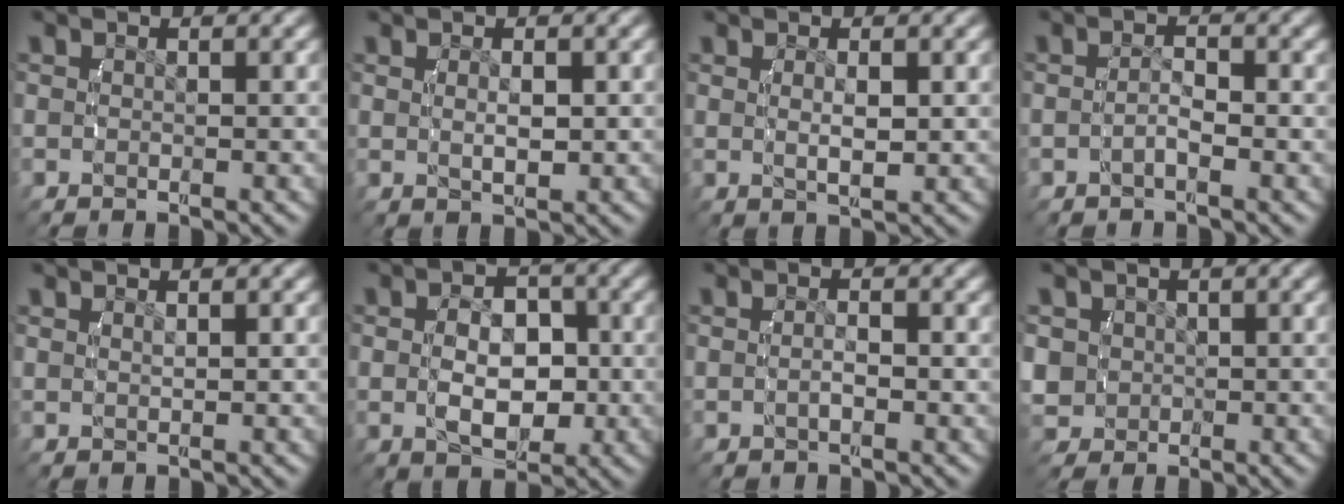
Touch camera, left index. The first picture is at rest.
{"total": 1.9, "force": [0.5, 0.5, 1.7], "torque": [-0.024, -0.003, 0.016]}
{"total": 2.1, "force": [0.7, 0.4, 2.0], "torque": [-0.028, -0.004, 0.017]}
{"total": 1.4, "force": [-0.7, 0.2, 1.1], "torque": [-0.023, -0.003, -0.011]}
{"total": 0.7, "force": [0.5, -0.2, 0.3], "torque": [-0.007, -0.003, 0.018]}
{"total": 5.2, "force": [-0.2, 3.4, 4.0], "torque": [-0.056, -0.007, -0.002]}
{"total": 1.1, "force": [-0.3, 0.2, 1.0], "torque": [-0.021, 0.000, -0.005]}
{"total": 5.4, "force": [-0.2, 5.1, 1.8], "torque": [-0.053, -0.019, 0.003]}